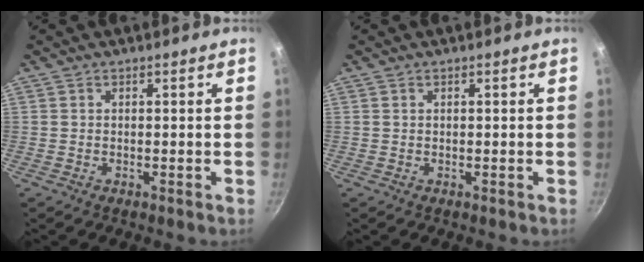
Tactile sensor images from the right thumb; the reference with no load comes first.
{"total": 0.0}